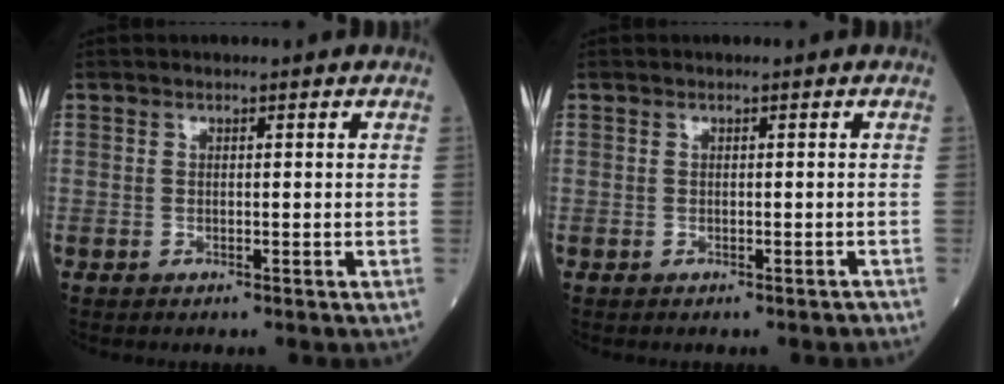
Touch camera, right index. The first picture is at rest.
{"total": 0.8, "force": [-0.7, 0.2, 0.3], "torque": [-0.006, -0.001, -0.008]}